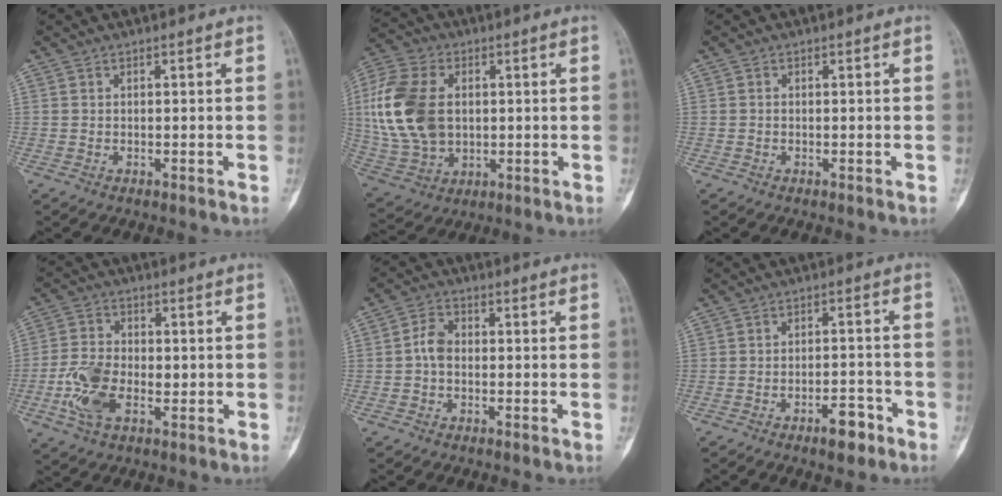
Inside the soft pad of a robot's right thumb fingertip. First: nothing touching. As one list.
[{"total": 18.3, "force": [2.0, 12.4, 13.3], "torque": [-0.273, 0.000, 0.044]}, {"total": 0.0}, {"total": 9.8, "force": [-1.9, 6.0, 7.5], "torque": [-0.153, 0.009, -0.038]}, {"total": 3.8, "force": [-0.5, 2.7, 2.7], "torque": [-0.045, 0.013, -0.018]}, {"total": 5.2, "force": [-3.2, 2.1, 3.5], "torque": [-0.045, 0.024, -0.046]}]